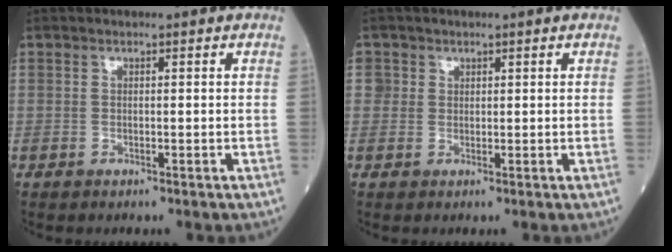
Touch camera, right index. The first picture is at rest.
{"total": 1.7, "force": [0.7, 1.6, 0.0], "torque": [0.015, 0.005, 0.010]}